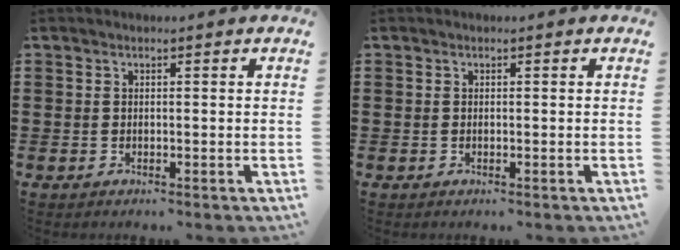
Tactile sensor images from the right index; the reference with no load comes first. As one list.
[{"total": 0.0}]